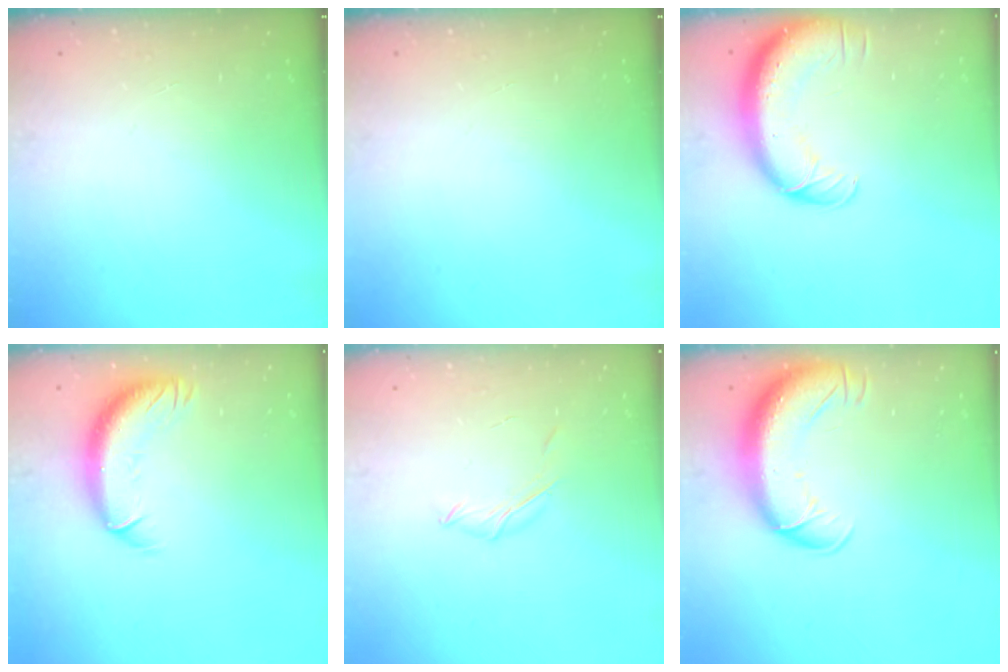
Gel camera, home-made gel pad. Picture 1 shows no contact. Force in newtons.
{"total": 0.0}
{"total": 13.5, "press": 13.0, "slide": 3.6}
{"total": 11.7, "press": 11.4, "slide": 2.8}
{"total": 4.7, "press": 4.6, "slide": 0.9}
{"total": 15.0, "press": 14.6, "slide": 3.6}